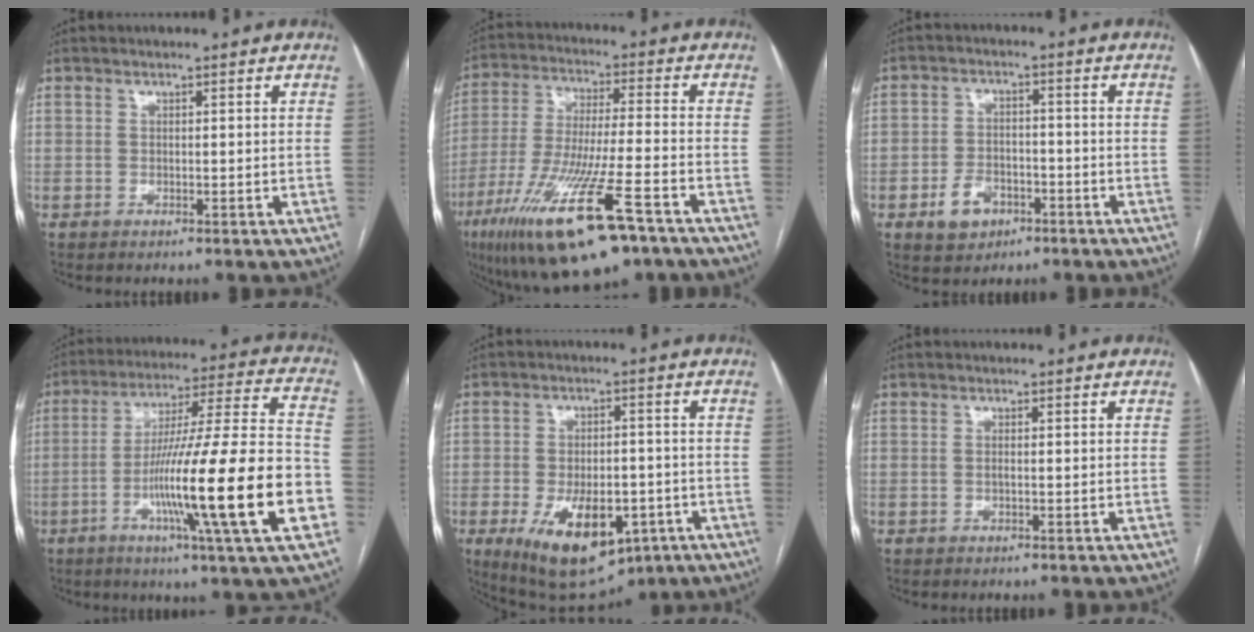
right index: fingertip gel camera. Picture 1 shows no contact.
{"total": 20.4, "force": [-12.2, 3.2, 16.1], "torque": [-0.298, -0.048, -0.208]}
{"total": 5.9, "force": [-2.8, 4.3, 2.9], "torque": [-0.057, 0.007, -0.040]}
{"total": 23.9, "force": [-7.2, -0.3, 22.8], "torque": [-0.349, -0.017, -0.127]}
{"total": 14.8, "force": [-6.7, 7.3, 11.0], "torque": [-0.190, -0.009, -0.088]}
{"total": 0.7, "force": [-0.1, 0.1, 0.7], "torque": [-0.015, 0.000, 0.000]}